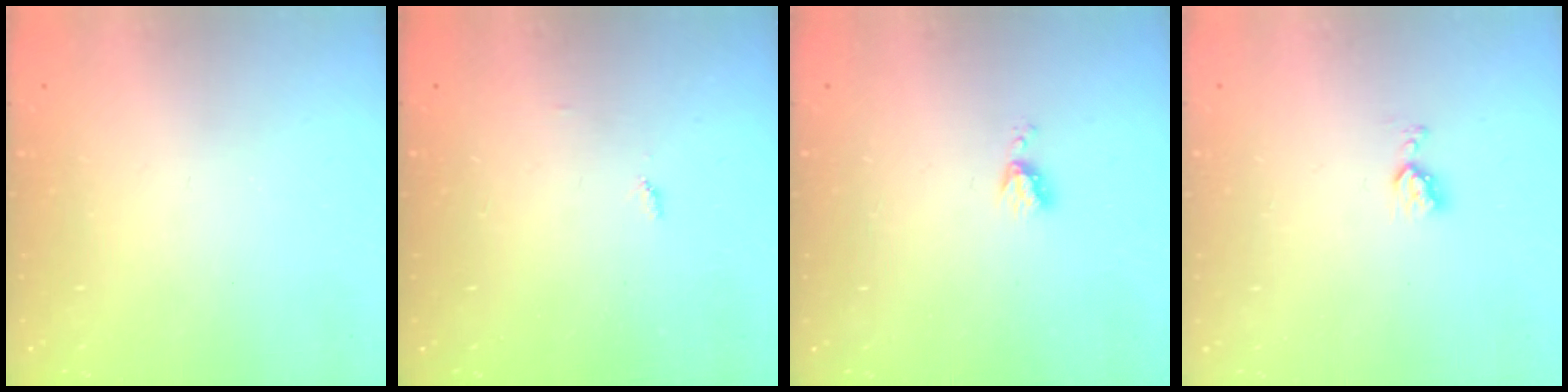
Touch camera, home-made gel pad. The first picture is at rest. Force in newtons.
{"total": 4.5, "press": 4.5, "slide": 0.6}
{"total": 4.0, "press": 4.0, "slide": 0.5}
{"total": 4.4, "press": 4.3, "slide": 0.7}